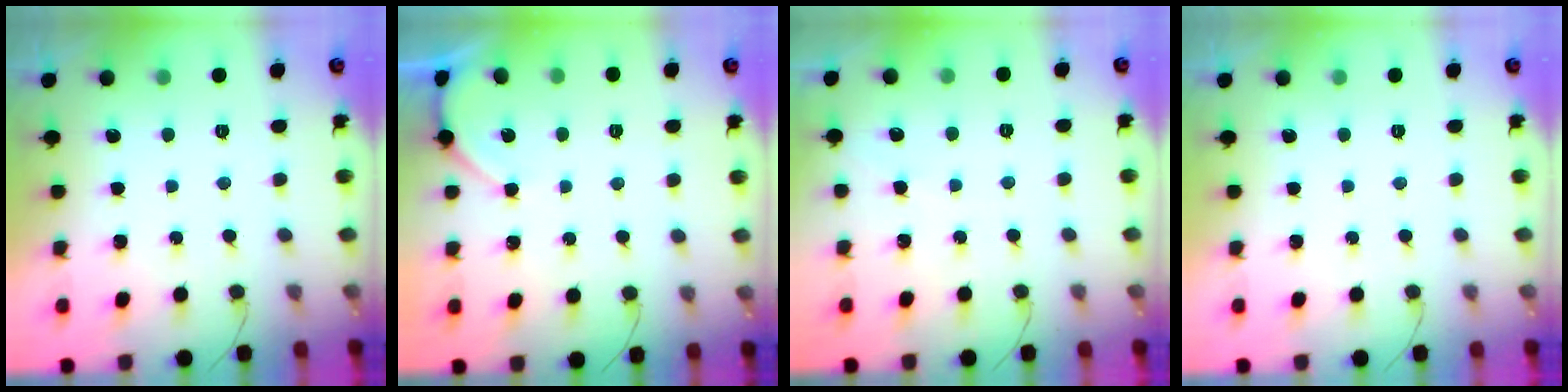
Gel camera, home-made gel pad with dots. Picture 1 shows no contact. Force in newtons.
{"total": 2.9, "press": 2.8, "slide": 0.4}
{"total": 2.3, "press": 2.3, "slide": 0.3}
{"total": 0.0}